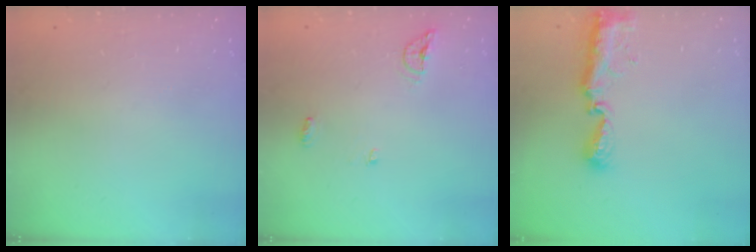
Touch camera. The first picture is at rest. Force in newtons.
{"total": 5.9, "press": 5.8, "slide": 1.0}
{"total": 8.6, "press": 8.6, "slide": 0.5}